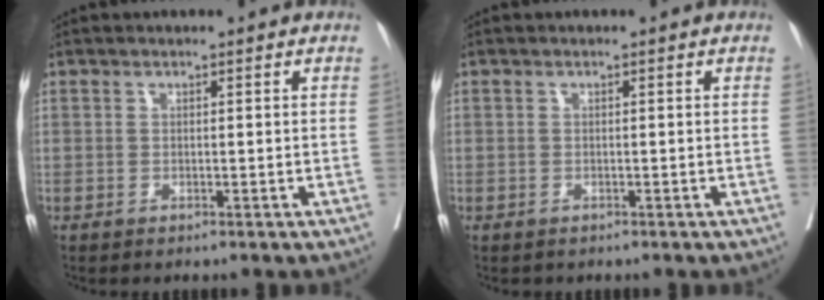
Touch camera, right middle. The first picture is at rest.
{"total": 0.0}